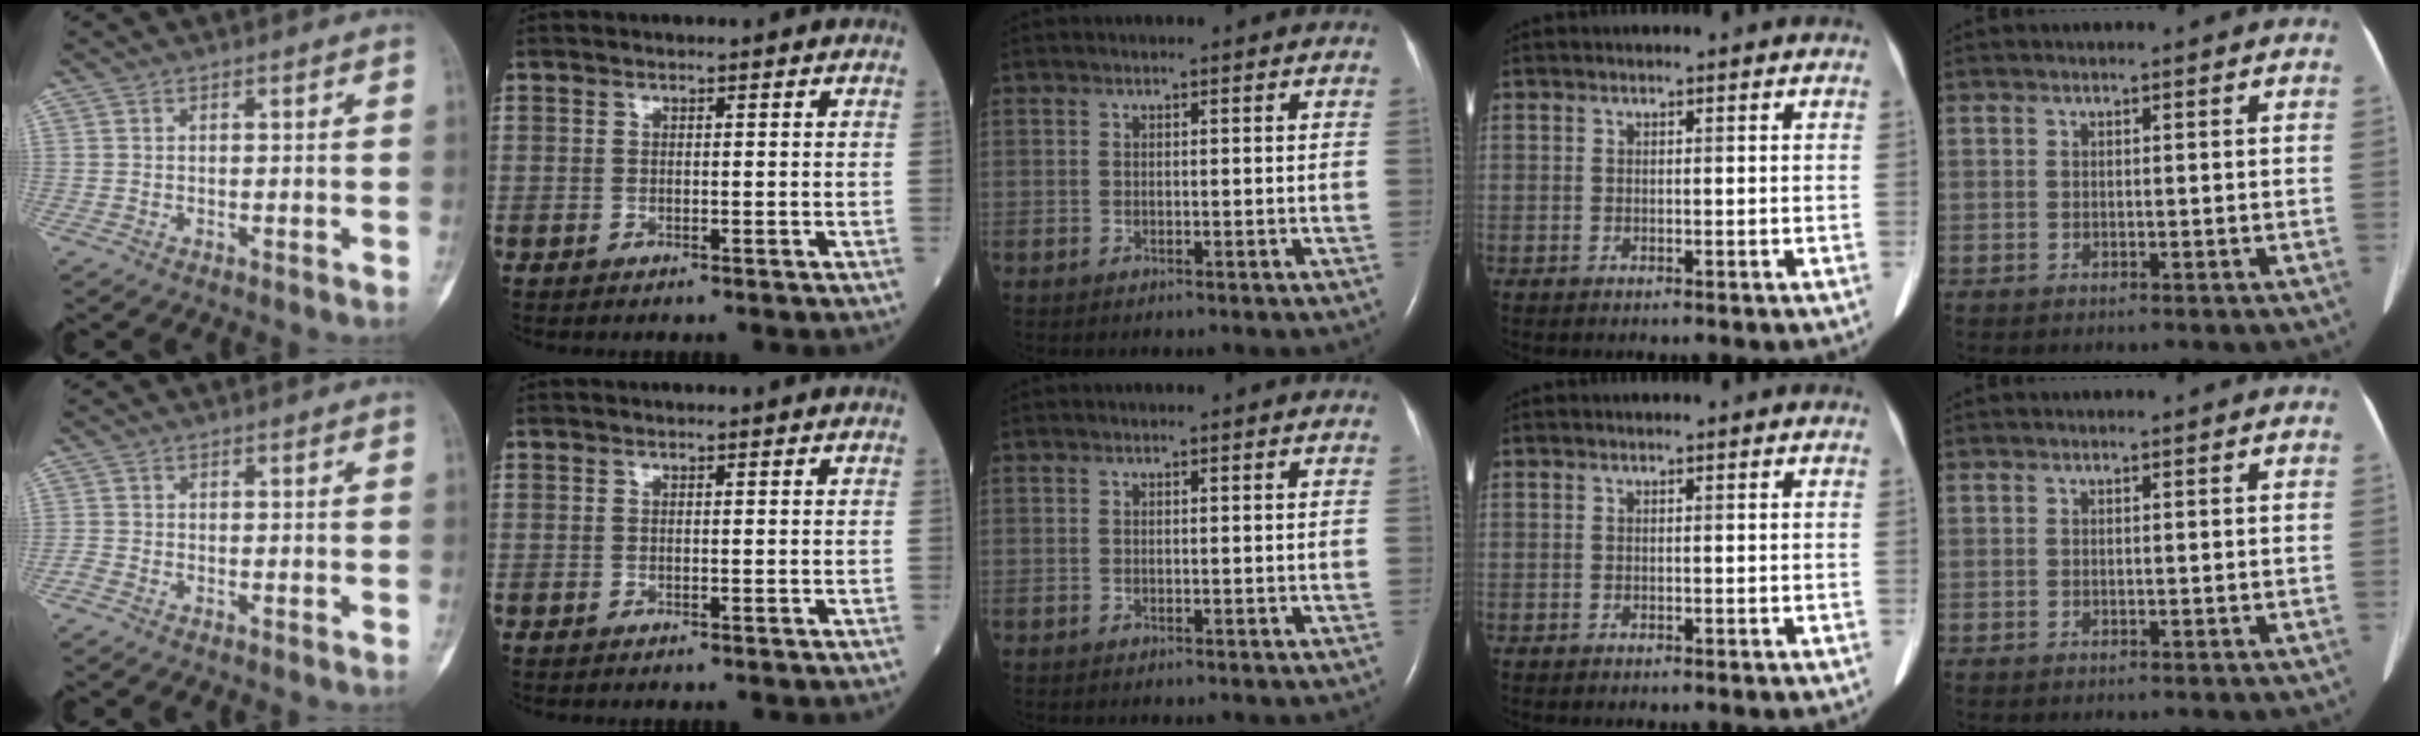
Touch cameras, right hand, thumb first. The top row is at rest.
{"thumb": {"total": 0.9, "force": [-0.7, 0.5, 0.4], "torque": [-0.012, -0.001, -0.020]}}